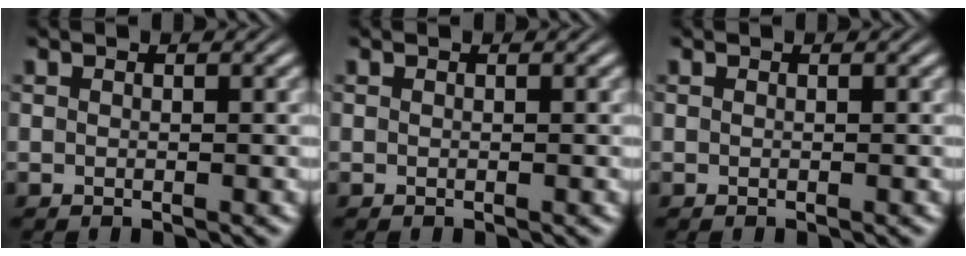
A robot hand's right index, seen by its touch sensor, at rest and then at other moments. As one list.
[{"total": 0.0}, {"total": 0.0}]